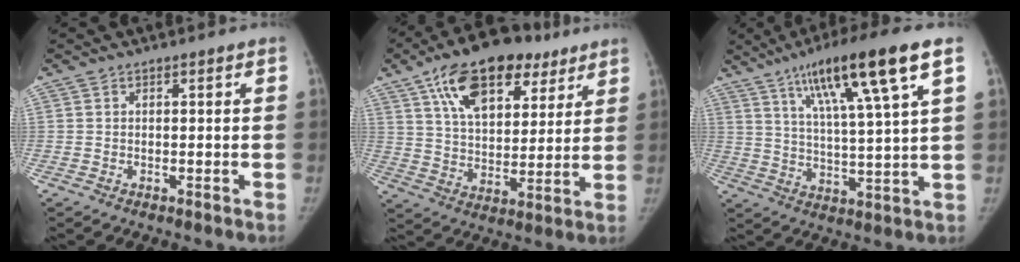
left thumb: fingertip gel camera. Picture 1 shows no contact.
{"total": 21.4, "force": [11.6, 11.5, 13.7], "torque": [-0.189, -0.016, 0.194]}
{"total": 17.4, "force": [8.8, 1.5, 14.9], "torque": [-0.247, -0.020, 0.147]}